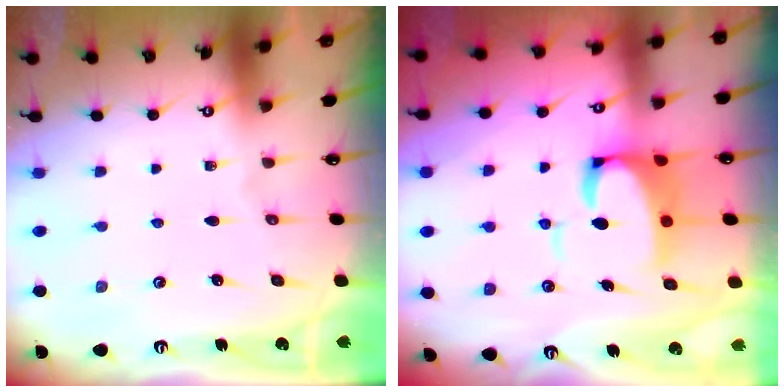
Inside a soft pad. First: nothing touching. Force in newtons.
{"total": 7.5, "press": 7.5, "slide": 1.1}